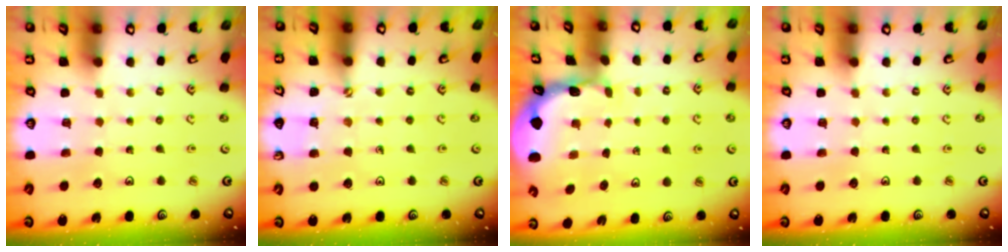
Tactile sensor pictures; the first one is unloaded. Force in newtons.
{"total": 2.1, "press": 2.1, "slide": 0.4}
{"total": 1.1, "press": 1.1, "slide": 0.2}
{"total": 0.0}